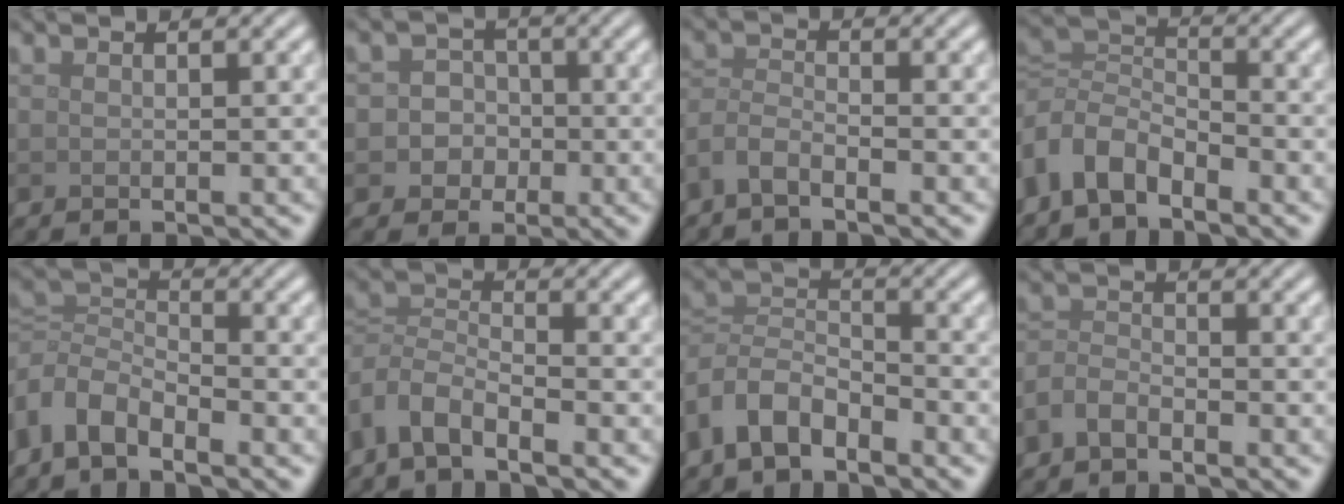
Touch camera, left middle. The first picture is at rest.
{"total": 3.4, "force": [-0.6, 3.2, 1.0], "torque": [0.008, 0.009, -0.028]}
{"total": 2.5, "force": [-2.0, 0.6, 1.3], "torque": [-0.030, 0.002, -0.050]}
{"total": 5.8, "force": [-2.8, 3.7, 3.4], "torque": [-0.075, 0.004, -0.073]}
{"total": 5.0, "force": [-2.7, 3.0, 2.9], "torque": [-0.064, 0.002, -0.071]}
{"total": 4.2, "force": [-3.0, 1.8, 2.4], "torque": [-0.053, -0.003, -0.071]}
{"total": 5.5, "force": [-3.3, 3.2, 3.1], "torque": [-0.059, 0.002, -0.078]}
{"total": 2.4, "force": [-1.7, 1.3, 1.2], "torque": [-0.026, 0.005, -0.042]}